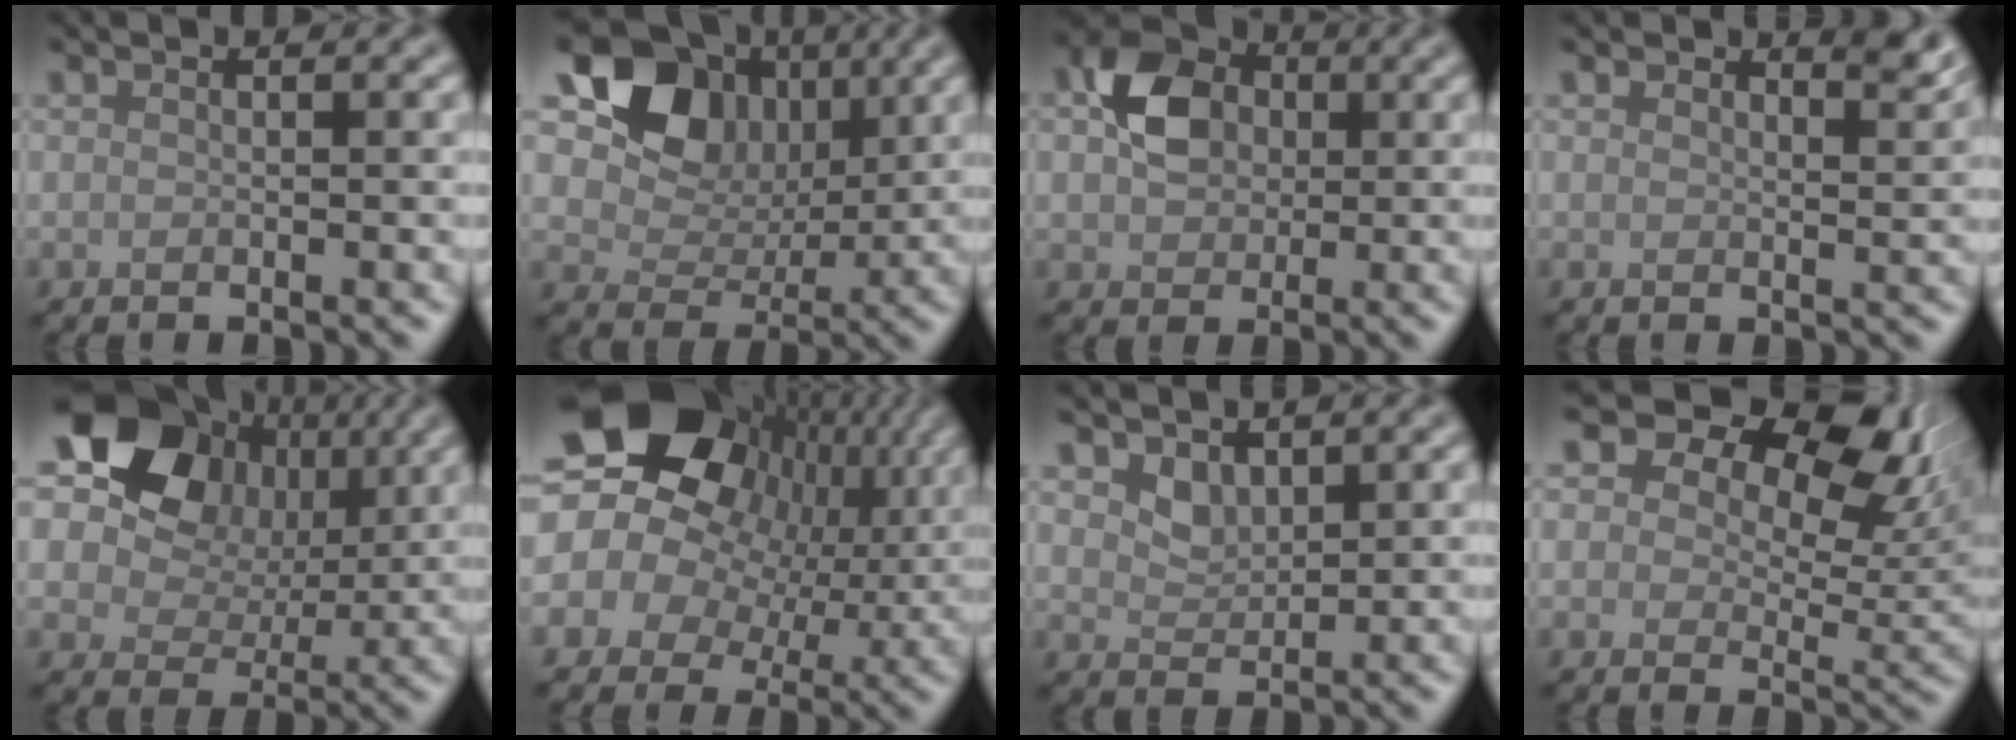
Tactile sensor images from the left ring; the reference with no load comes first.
{"total": 9.7, "force": [3.7, 7.2, 5.3], "torque": [-0.095, -0.008, 0.063]}
{"total": 5.2, "force": [0.7, 4.1, 3.1], "torque": [-0.055, 0.010, 0.005]}
{"total": 2.1, "force": [1.9, 0.4, 0.9], "torque": [-0.007, -0.006, 0.026]}
{"total": 13.1, "force": [5.2, 9.3, 7.7], "torque": [-0.134, 0.034, 0.072]}
{"total": 19.3, "force": [5.1, 14.8, 11.2], "torque": [-0.212, 0.025, 0.071]}
{"total": 1.7, "force": [1.2, 1.0, 0.7], "torque": [-0.014, -0.006, 0.027]}
{"total": 12.8, "force": [6.8, 7.4, 8.0], "torque": [-0.106, 0.023, 0.092]}